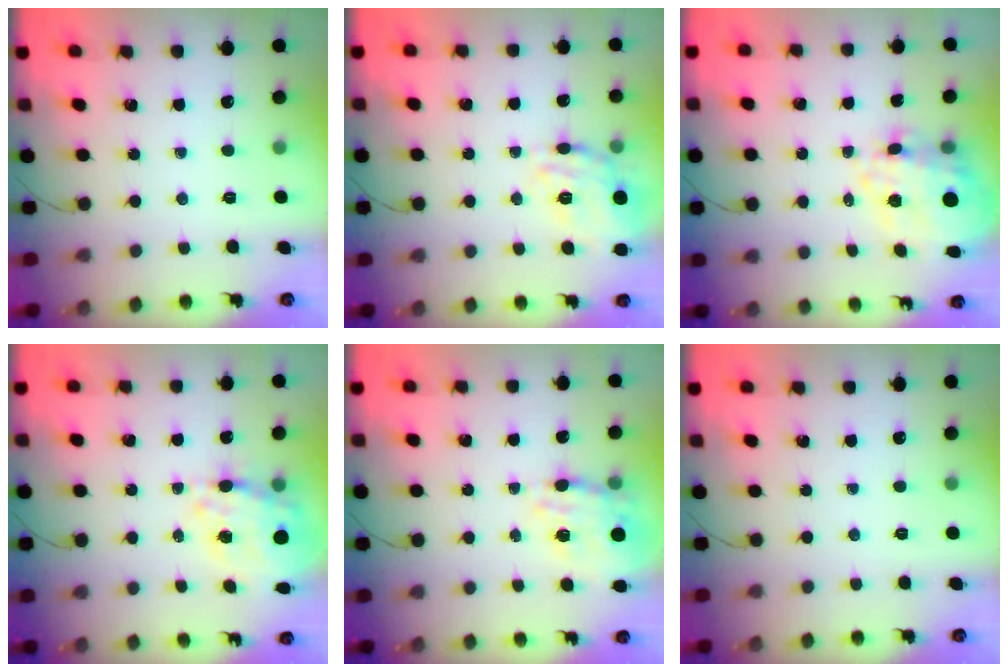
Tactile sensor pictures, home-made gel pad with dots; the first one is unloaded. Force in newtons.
{"total": 16.1, "press": 16.1, "slide": 1.0}
{"total": 14.9, "press": 14.6, "slide": 3.0}
{"total": 15.2, "press": 14.7, "slide": 3.9}
{"total": 12.5, "press": 12.0, "slide": 3.4}
{"total": 0.0}